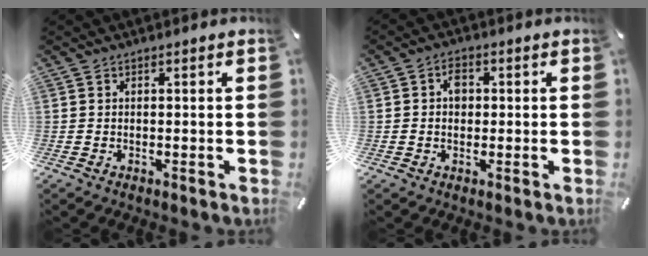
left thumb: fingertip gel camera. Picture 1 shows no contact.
{"total": 3.5, "force": [0.2, 2.5, 2.3], "torque": [-0.039, 0.006, -0.001]}